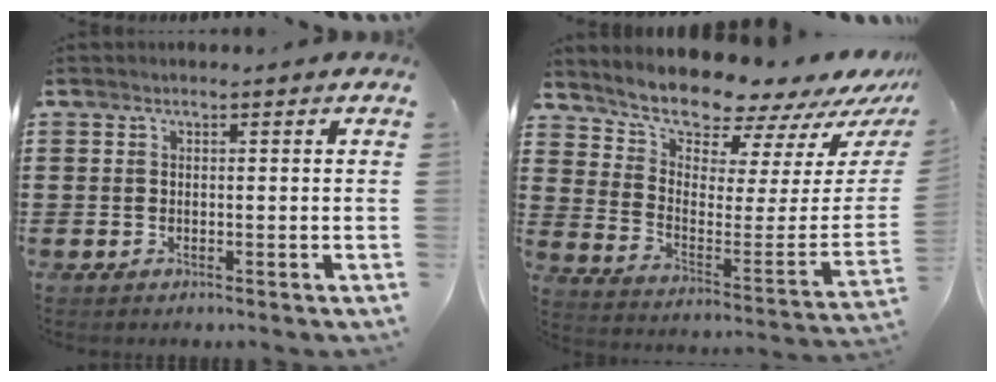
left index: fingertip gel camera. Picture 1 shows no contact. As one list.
[{"total": 9.3, "force": [9.1, 1.2, 1.6], "torque": [-0.055, -0.098, 0.152]}]